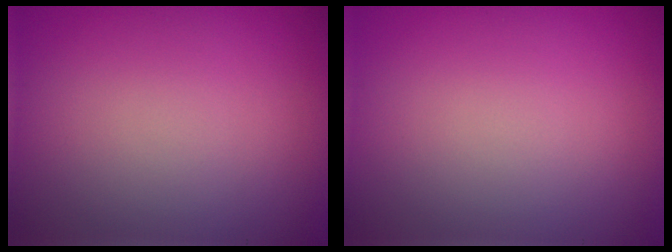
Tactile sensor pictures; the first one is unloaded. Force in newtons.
{"total": 0.0}